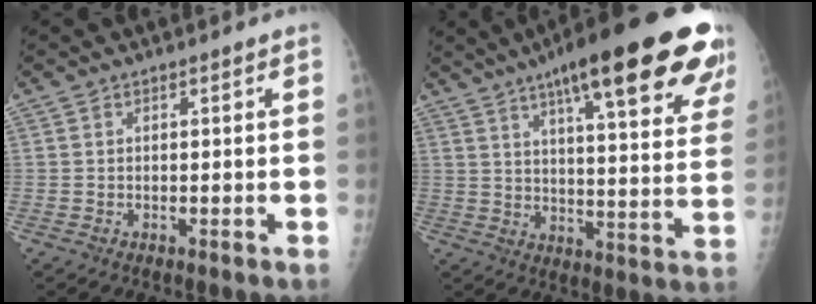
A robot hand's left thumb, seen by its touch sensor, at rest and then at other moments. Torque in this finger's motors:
{"motor_torque": [1.11, 0.05, 1.62, -1.15, 0.15]}